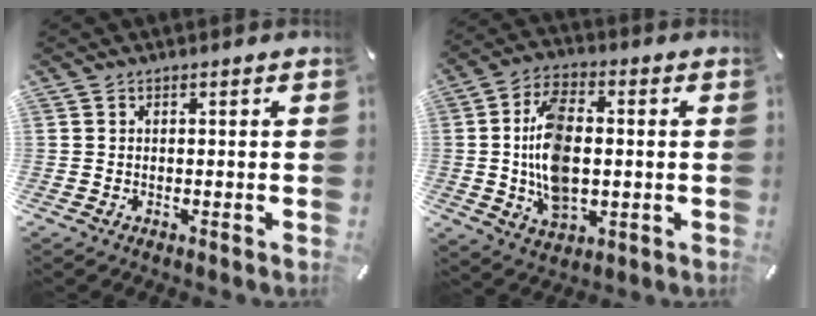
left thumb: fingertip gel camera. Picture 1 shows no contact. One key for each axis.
{"total": 14.3, "fx": -0.3, "fy": 8.8, "fz": 11.2, "tx": -0.225, "ty": 0.001, "tz": -0.004}